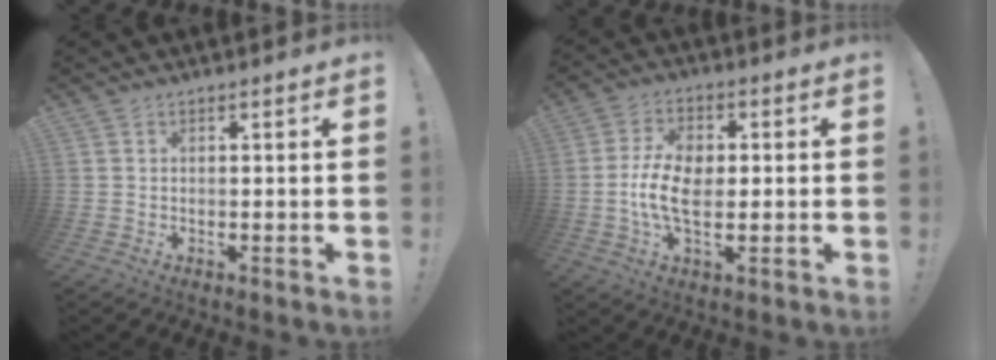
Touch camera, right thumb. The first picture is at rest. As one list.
[{"total": 11.1, "force": [-1.2, 6.2, 9.0], "torque": [-0.161, 0.005, -0.021]}]